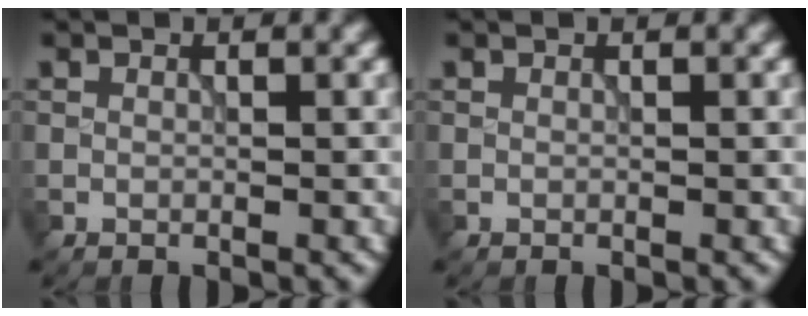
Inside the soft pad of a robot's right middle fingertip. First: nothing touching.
{"total": 0.0}